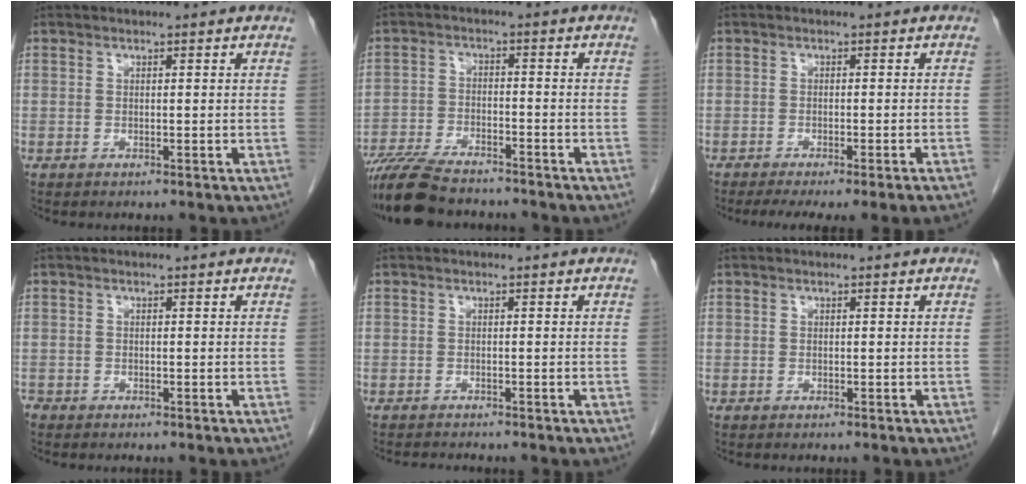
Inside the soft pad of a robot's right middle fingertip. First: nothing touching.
{"total": 11.1, "force": [-9.7, 2.3, 4.8], "torque": [-0.086, -0.018, -0.159]}
{"total": 8.3, "force": [-6.8, -0.8, 4.7], "torque": [-0.041, -0.015, -0.095]}
{"total": 0.7, "force": [-0.6, 0.4, 0.1], "torque": [-0.006, 0.000, -0.014]}
{"total": 1.6, "force": [-1.5, 0.0, 0.3], "torque": [-0.007, -0.005, -0.023]}
{"total": 0.0}